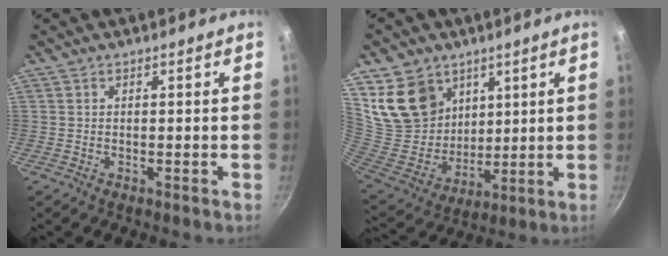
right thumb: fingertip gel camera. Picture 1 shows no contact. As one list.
[{"total": 16.2, "force": [8.3, 12.1, 6.8], "torque": [-0.099, -0.057, 0.170]}]